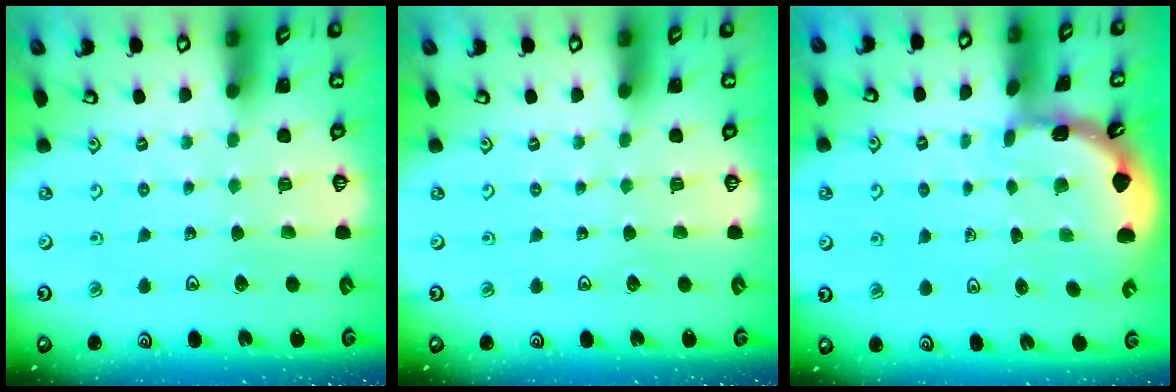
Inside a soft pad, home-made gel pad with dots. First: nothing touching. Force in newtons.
{"total": 0.0}
{"total": 1.8, "press": 1.8, "slide": 0.1}